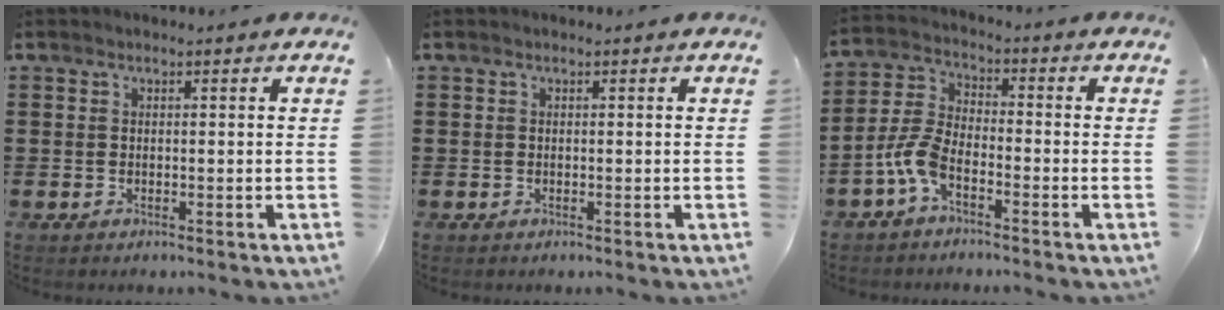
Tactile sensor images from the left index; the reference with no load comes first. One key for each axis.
{"total": 0.0}
{"total": 5.7, "fx": -3.3, "fy": 2.1, "fz": 4.1, "tx": -0.112, "ty": -0.003, "tz": -0.072}